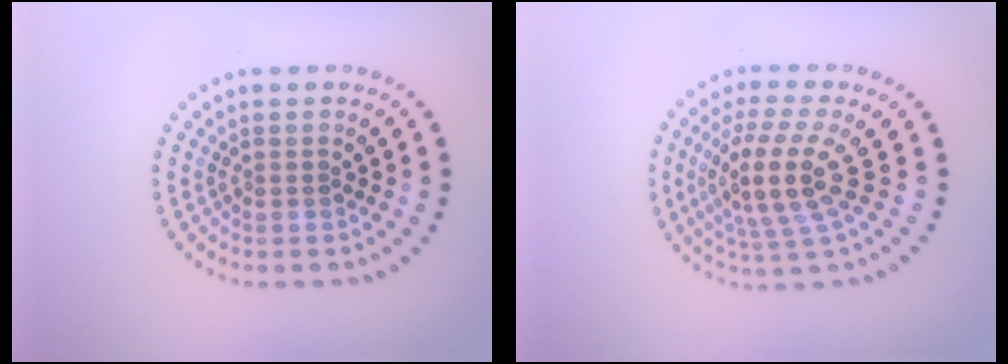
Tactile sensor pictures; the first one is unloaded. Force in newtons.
{"total": 4.8, "press": 3.9, "slide": 2.7}